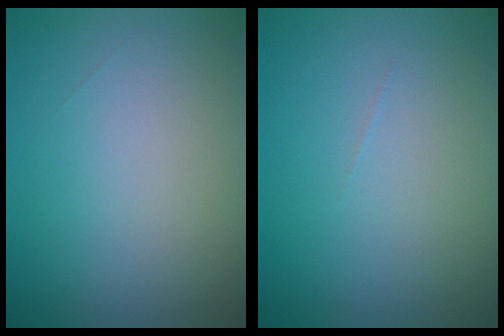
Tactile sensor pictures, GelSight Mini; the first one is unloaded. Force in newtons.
{"total": 0.0}